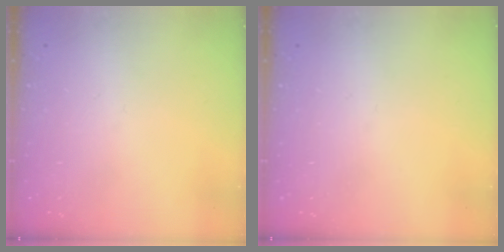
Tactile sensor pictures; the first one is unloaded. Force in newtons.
{"total": 0.0}